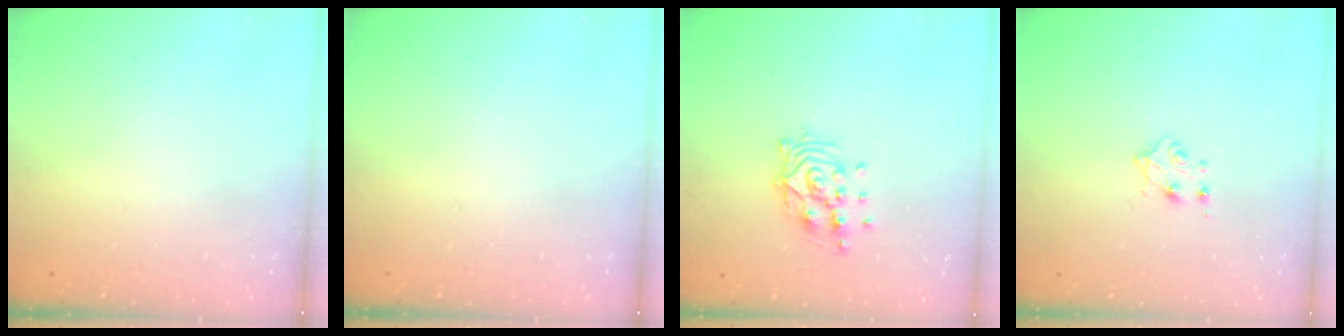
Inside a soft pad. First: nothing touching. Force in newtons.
{"total": 0.0}
{"total": 10.6, "press": 10.6, "slide": 0.9}
{"total": 5.2, "press": 5.2, "slide": 0.5}